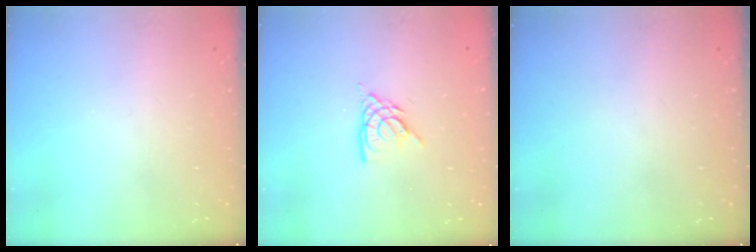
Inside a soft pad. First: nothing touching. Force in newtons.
{"total": 7.3, "press": 7.3, "slide": 0.6}
{"total": 0.0}